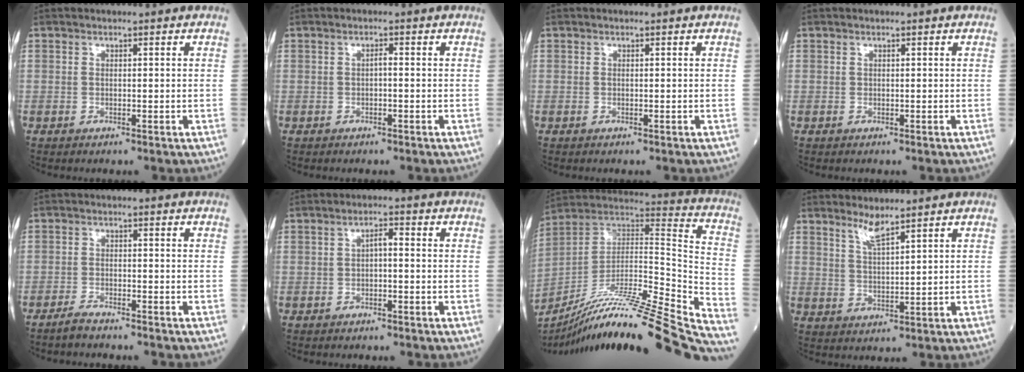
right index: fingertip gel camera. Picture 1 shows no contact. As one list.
[{"total": 0.7, "force": [-0.1, 0.1, 0.7], "torque": [-0.011, 0.003, -0.003]}, {"total": 0.0}, {"total": 0.0}, {"total": 2.6, "force": [-2.5, 0.0, 0.9], "torque": [-0.024, -0.005, -0.047]}, {"total": 1.7, "force": [-0.2, 0.5, 1.6], "torque": [-0.025, 0.006, -0.004]}, {"total": 33.9, "force": [-29.0, -0.9, 17.5], "torque": [-0.203, -0.040, -0.440]}, {"total": 3.4, "force": [2.8, -0.3, 1.8], "torque": [-0.038, -0.012, 0.057]}]